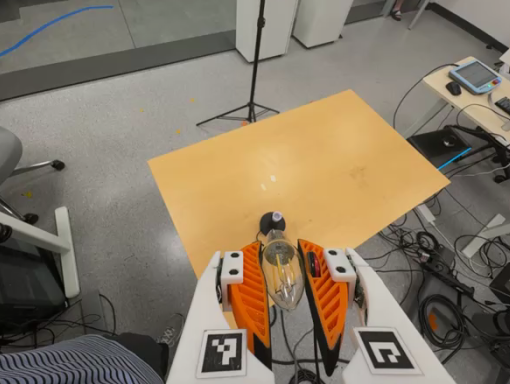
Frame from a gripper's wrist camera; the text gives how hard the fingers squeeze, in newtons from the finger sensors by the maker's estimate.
{"total": 21.2, "left": 23.1, "right": 19.4}